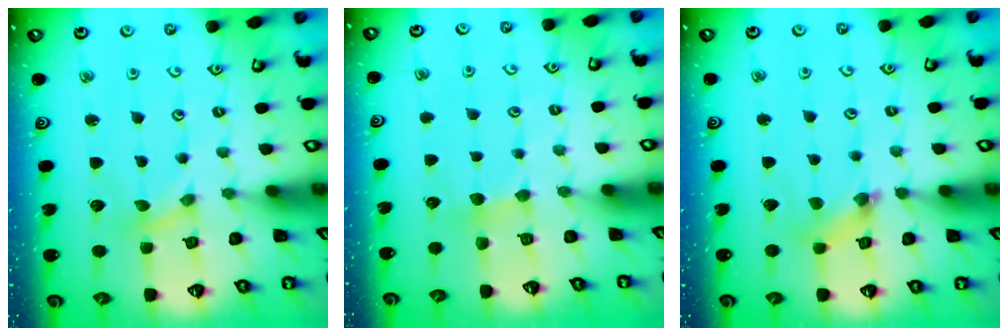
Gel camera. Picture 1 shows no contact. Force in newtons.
{"total": 4.0, "press": 3.9, "slide": 0.6}
{"total": 3.5, "press": 3.5, "slide": 0.3}